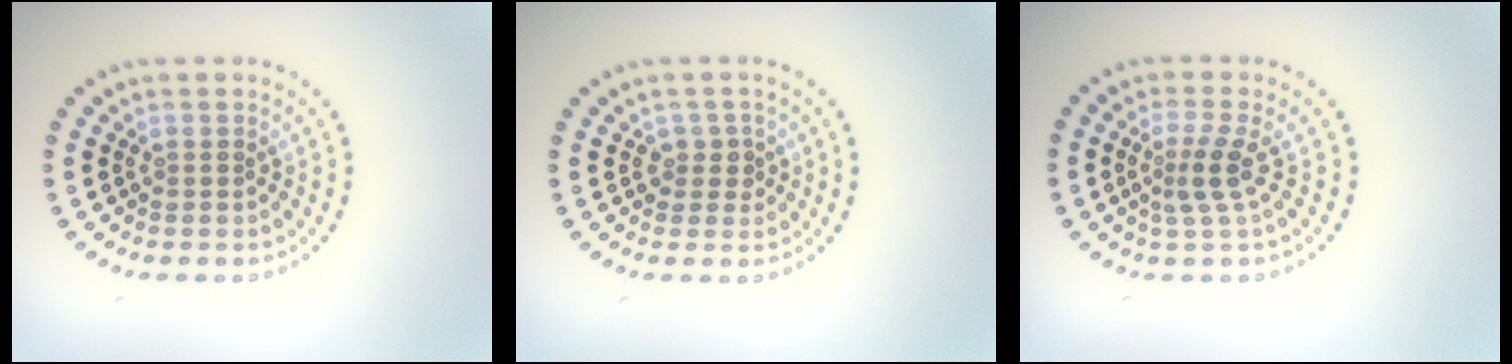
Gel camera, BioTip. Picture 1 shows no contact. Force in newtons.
{"total": 1.5, "press": 1.2, "slide": 0.9}
{"total": 2.5, "press": 1.8, "slide": 1.7}